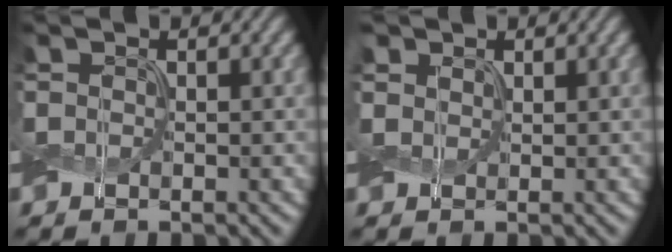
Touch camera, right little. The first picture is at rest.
{"total": 1.4, "force": [0.9, 1.0, 0.3], "torque": [-0.014, 0.000, 0.019]}